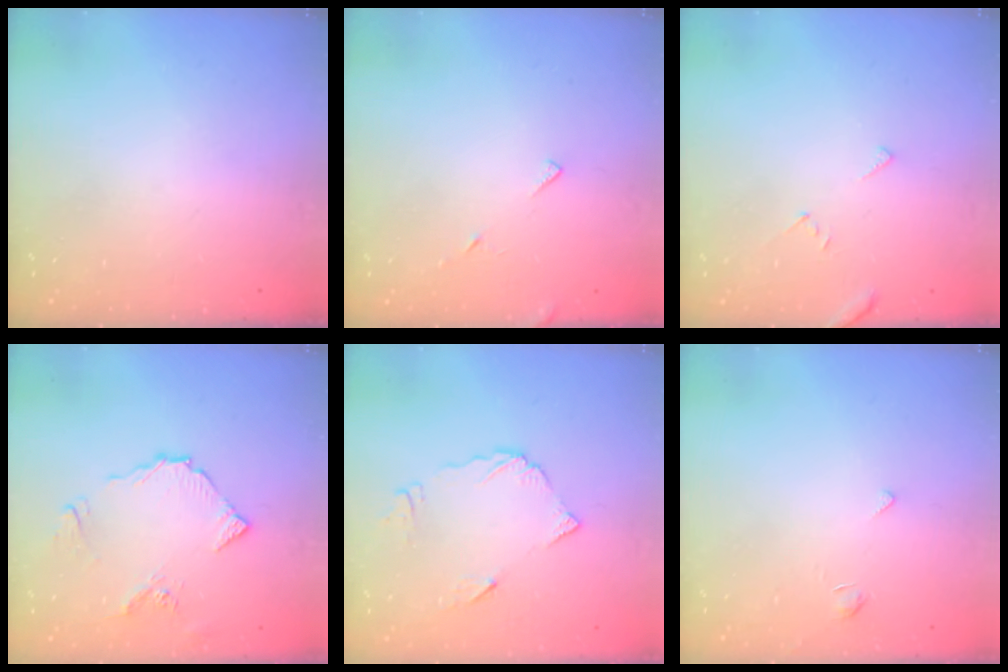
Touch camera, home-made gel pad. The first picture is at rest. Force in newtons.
{"total": 5.7, "press": 5.7, "slide": 0.6}
{"total": 2.8, "press": 2.8, "slide": 0.2}
{"total": 8.7, "press": 8.7, "slide": 1.1}
{"total": 7.9, "press": 7.8, "slide": 1.0}
{"total": 1.9, "press": 1.8, "slide": 0.4}